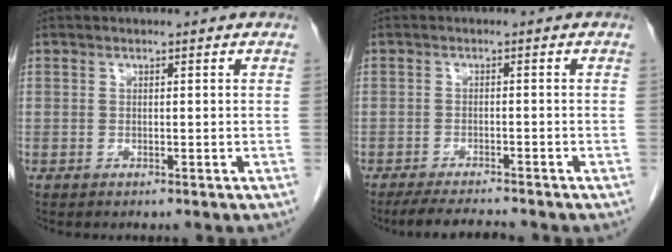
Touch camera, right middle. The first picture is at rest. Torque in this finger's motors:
{"motor_torque": [0.46, -0.39, 0.02, 0.00]}